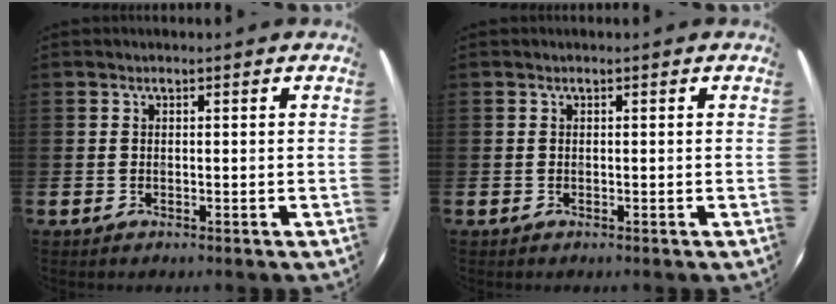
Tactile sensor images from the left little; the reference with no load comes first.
{"total": 0.0}